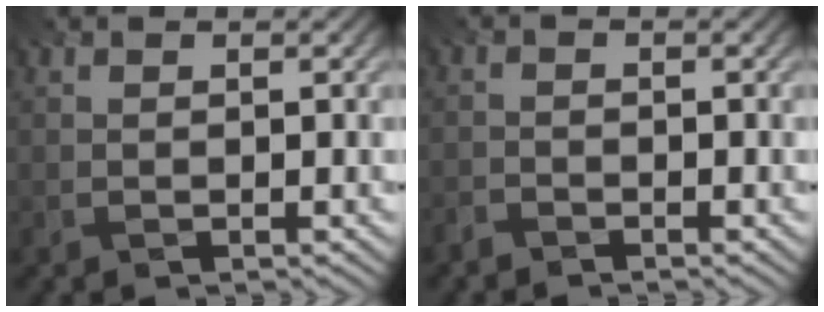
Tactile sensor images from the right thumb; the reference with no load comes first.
{"total": 2.7, "force": [-2.6, 0.2, -0.3], "torque": [0.007, -0.003, -0.062]}